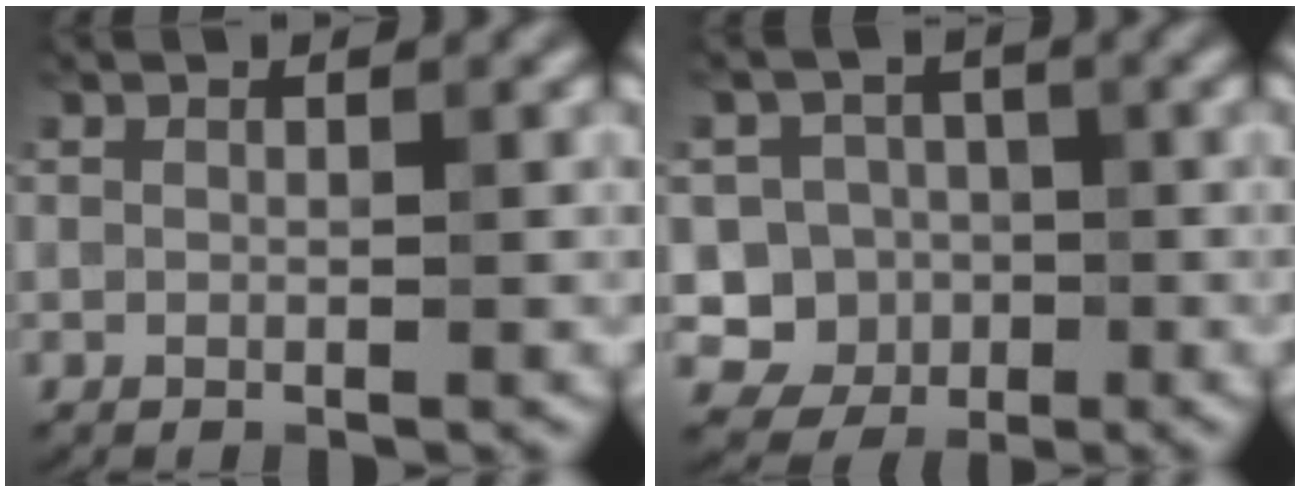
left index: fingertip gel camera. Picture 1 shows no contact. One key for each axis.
{"total": 4.9, "fx": -1.1, "fy": 4.6, "fz": 1.1, "tx": 0.008, "ty": 0.008, "tz": -0.044}